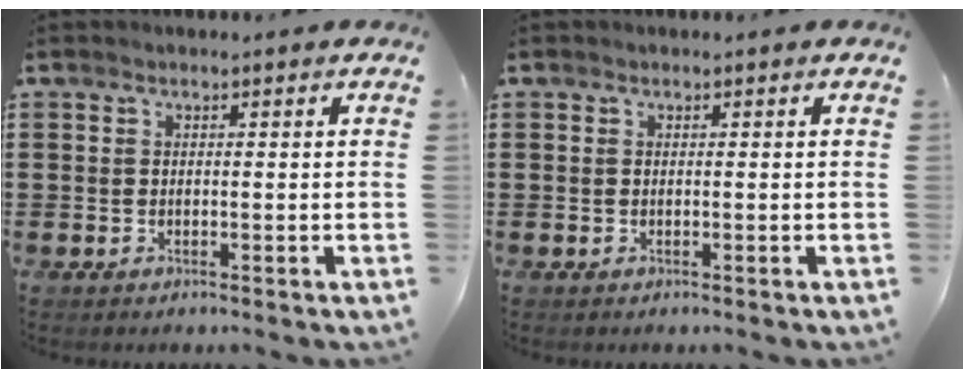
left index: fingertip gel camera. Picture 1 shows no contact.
{"total": 0.0}